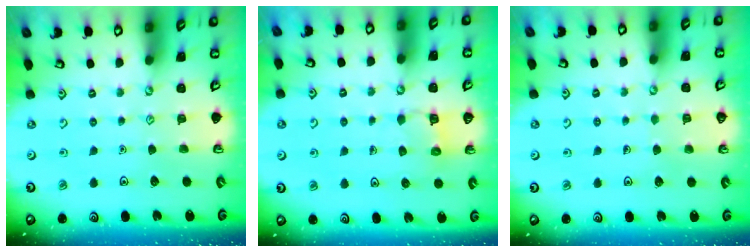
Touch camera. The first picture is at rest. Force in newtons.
{"total": 5.3, "press": 5.2, "slide": 0.4}
{"total": 3.2, "press": 3.2, "slide": 0.2}